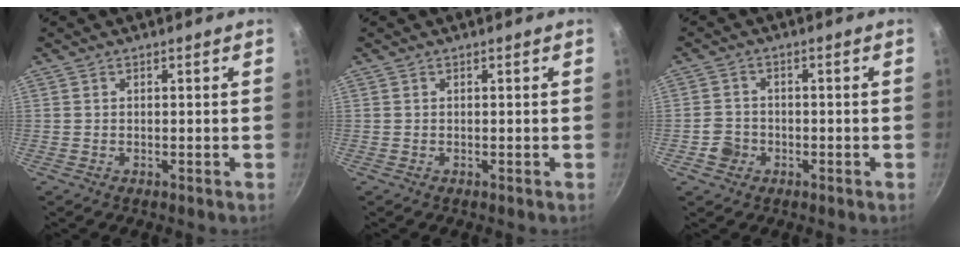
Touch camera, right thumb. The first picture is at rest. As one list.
[{"total": 0.0}, {"total": 3.7, "force": [-1.5, 3.3, 1.0], "torque": [-0.007, 0.022, -0.027]}]